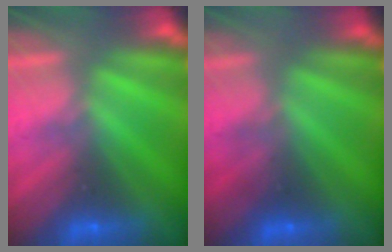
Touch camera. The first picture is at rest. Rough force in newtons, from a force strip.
{"total": 1.7}